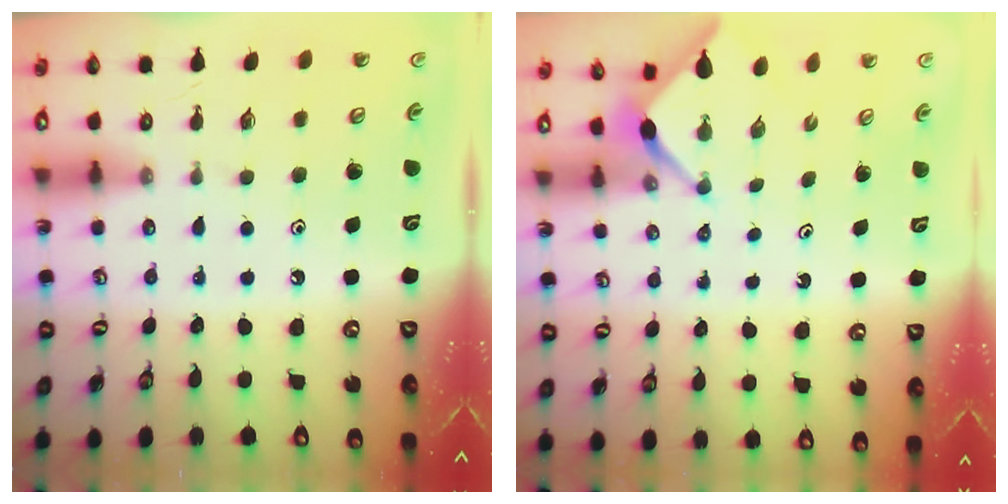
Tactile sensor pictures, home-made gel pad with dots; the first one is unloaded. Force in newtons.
{"total": 2.5, "press": 2.5, "slide": 0.3}